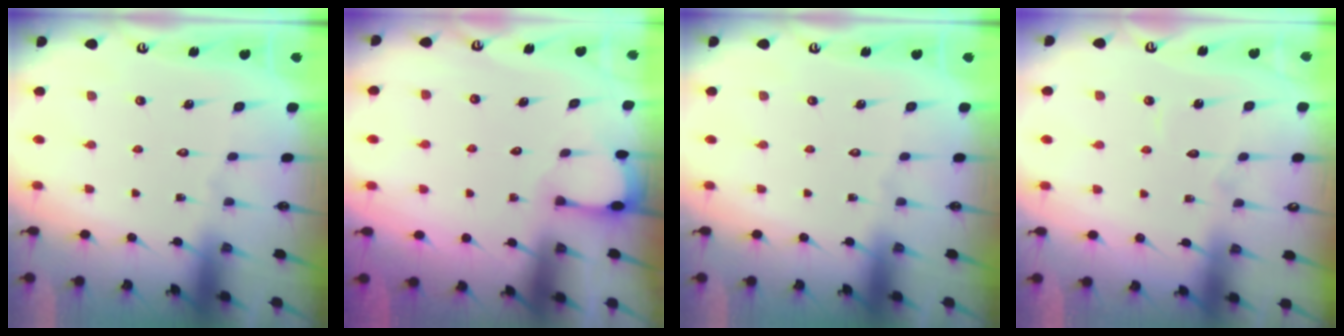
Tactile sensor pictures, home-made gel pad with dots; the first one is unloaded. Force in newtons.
{"total": 0.9, "press": 0.8, "slide": 0.2}
{"total": 0.0}
{"total": 3.9, "press": 3.9, "slide": 0.2}